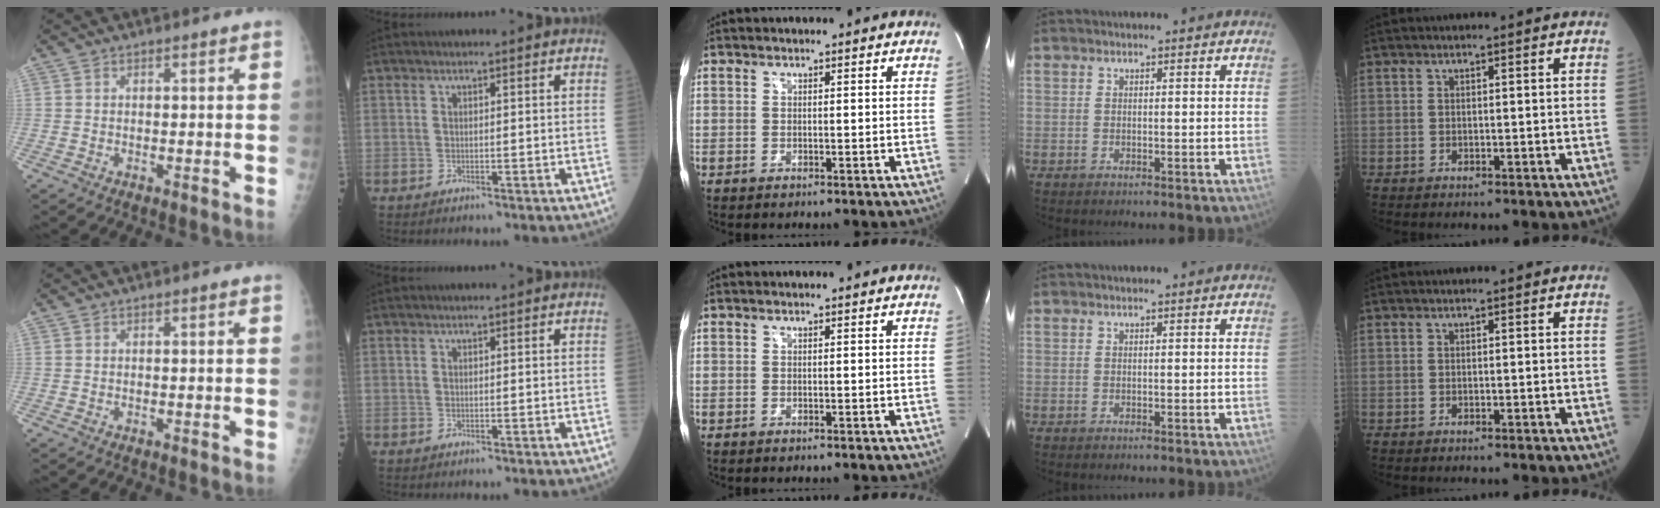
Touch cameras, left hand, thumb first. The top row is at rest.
{}